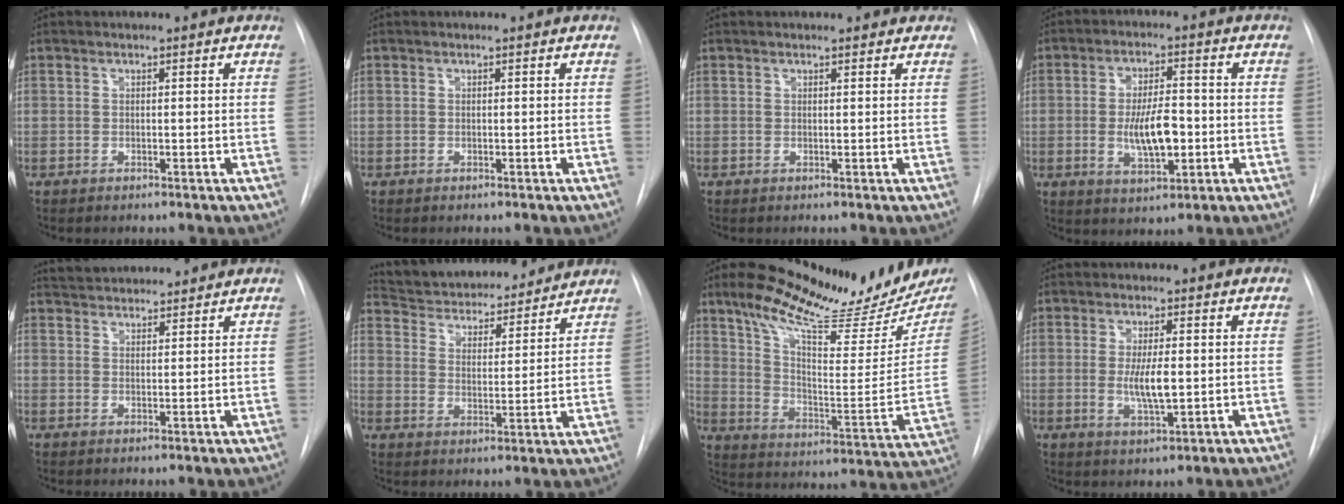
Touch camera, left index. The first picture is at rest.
{"total": 0.0}
{"total": 1.8, "force": [1.6, 0.9, 0.2], "torque": [0.004, 0.001, 0.007]}
{"total": 8.1, "force": [-1.4, 2.9, 7.4], "torque": [-0.135, -0.004, -0.021]}
{"total": 8.3, "force": [7.9, 1.7, 1.9], "torque": [-0.030, 0.027, 0.116]}
{"total": 18.8, "force": [17.4, 4.7, 5.4], "torque": [-0.087, 0.007, 0.252]}
{"total": 23.4, "force": [19.5, 4.2, 12.2], "torque": [-0.197, -0.045, 0.277]}
{"total": 5.2, "force": [-0.2, 1.2, 5.1], "torque": [-0.097, -0.012, -0.002]}